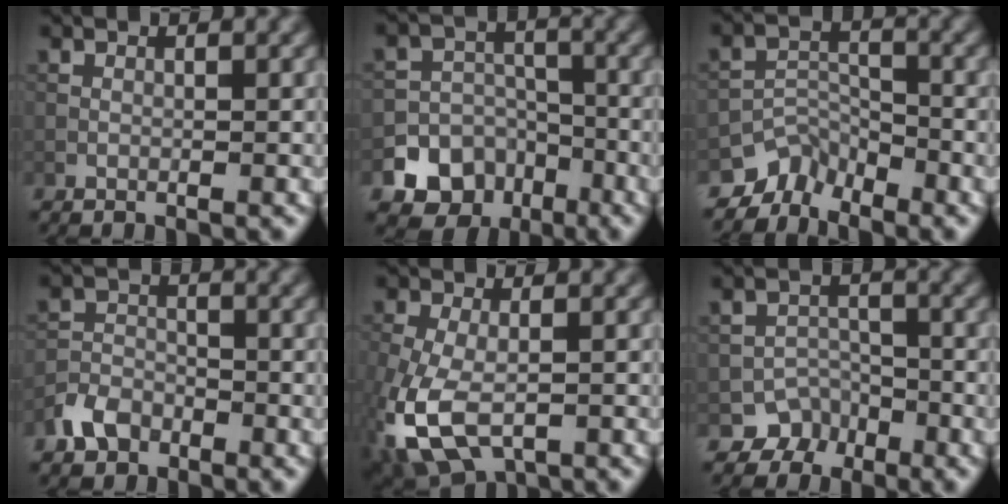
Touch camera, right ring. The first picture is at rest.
{"total": 9.0, "force": [-4.9, 7.3, 2.1], "torque": [-0.019, -0.022, -0.104]}
{"total": 3.7, "force": [-3.2, 1.7, 0.6], "torque": [-0.001, -0.002, -0.066]}
{"total": 2.9, "force": [-2.0, 1.9, 0.9], "torque": [-0.017, 0.006, -0.045]}
{"total": 9.6, "force": [-4.2, 5.1, 7.0], "torque": [-0.181, -0.037, -0.075]}
{"total": 3.3, "force": [-2.2, 2.4, 0.1], "torque": [0.021, 0.004, -0.031]}